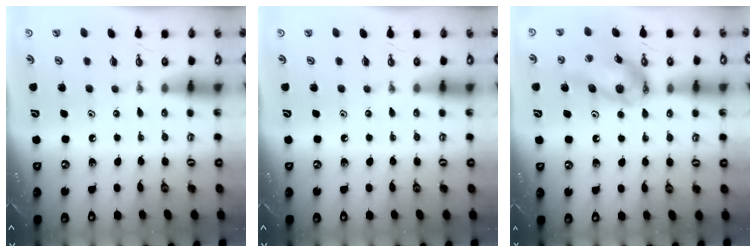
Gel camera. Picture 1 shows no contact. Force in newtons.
{"total": 0.0}
{"total": 13.5, "press": 13.5, "slide": 1.5}